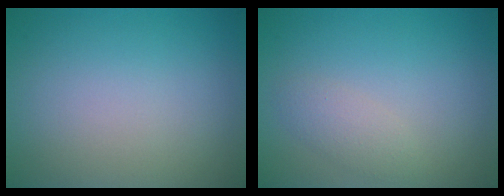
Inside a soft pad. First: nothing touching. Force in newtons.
{"total": 1.6, "press": 1.6, "slide": 0.1}